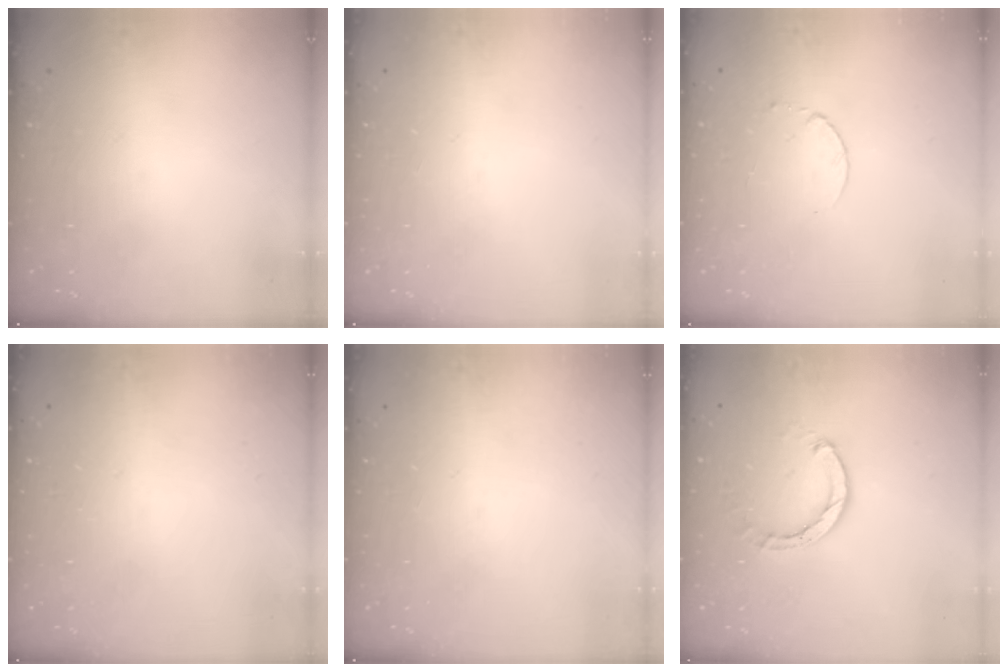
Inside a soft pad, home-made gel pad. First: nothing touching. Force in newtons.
{"total": 0.0}
{"total": 2.6, "press": 2.6, "slide": 0.3}
{"total": 2.4, "press": 2.4, "slide": 0.2}
{"total": 0.0}
{"total": 3.0, "press": 3.0, "slide": 0.4}